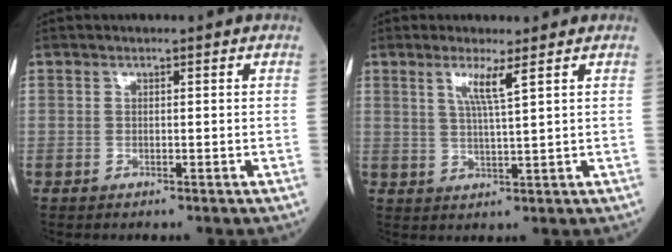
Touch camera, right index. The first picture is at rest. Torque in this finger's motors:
{"motor_torque": [0.62, 0.57, 0.35, 0.11]}